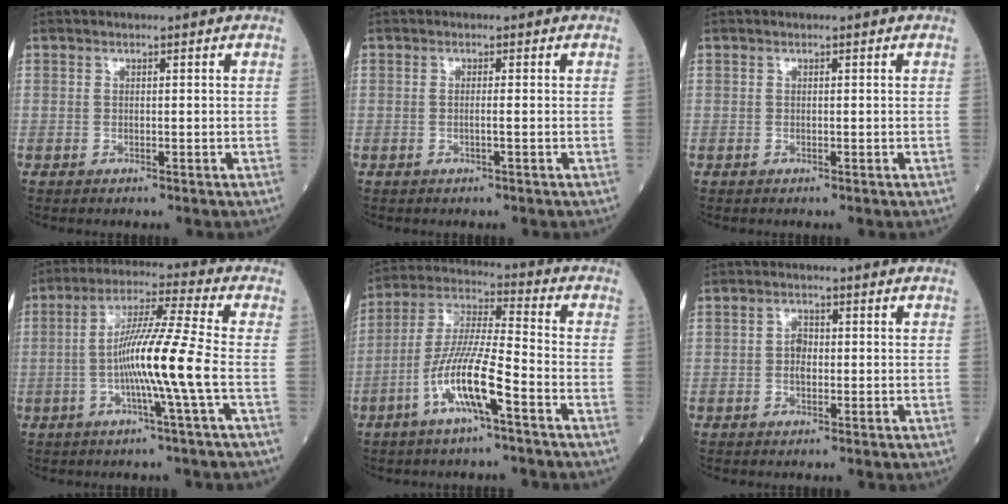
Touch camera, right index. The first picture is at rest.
{"total": 1.1, "force": [-0.2, -0.3, 1.0], "torque": [-0.020, 0.000, -0.007]}
{"total": 0.0}
{"total": 11.0, "force": [-2.4, -1.7, 10.7], "torque": [-0.199, 0.001, -0.049]}
{"total": 12.0, "force": [-5.2, 1.0, 10.8], "torque": [-0.219, -0.001, -0.103]}
{"total": 2.0, "force": [-0.2, 1.2, 1.6], "torque": [-0.027, 0.003, -0.005]}